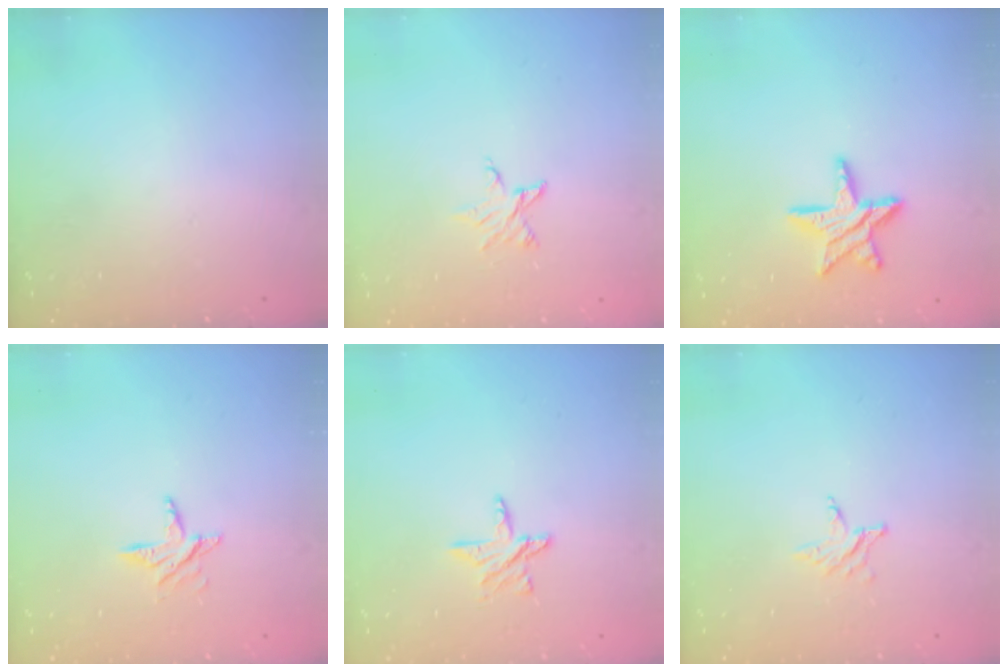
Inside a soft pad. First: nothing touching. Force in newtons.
{"total": 3.6, "press": 3.6, "slide": 0.4}
{"total": 11.5, "press": 11.5, "slide": 1.0}
{"total": 6.3, "press": 6.3, "slide": 0.5}
{"total": 6.6, "press": 6.6, "slide": 0.3}
{"total": 2.8, "press": 2.7, "slide": 0.4}